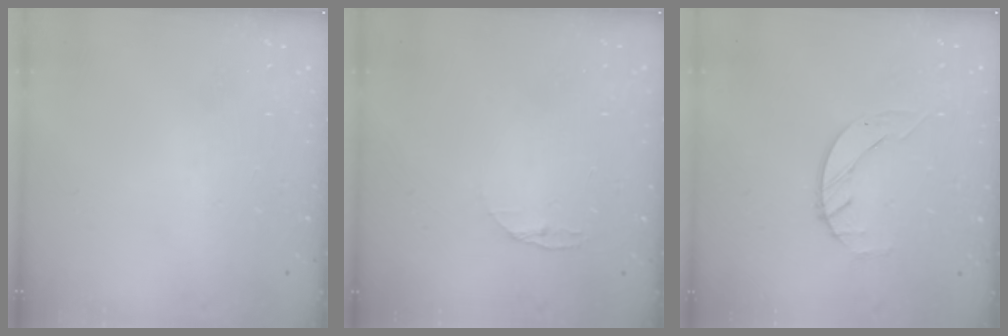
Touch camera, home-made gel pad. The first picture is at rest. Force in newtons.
{"total": 3.8, "press": 3.7, "slide": 0.4}
{"total": 2.1, "press": 2.0, "slide": 0.3}